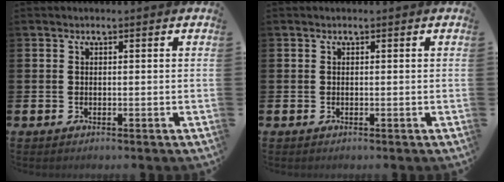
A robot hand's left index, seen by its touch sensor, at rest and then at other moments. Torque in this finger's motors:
{"motor_torque": [-0.10, 0.10, 0.00, 0.00]}